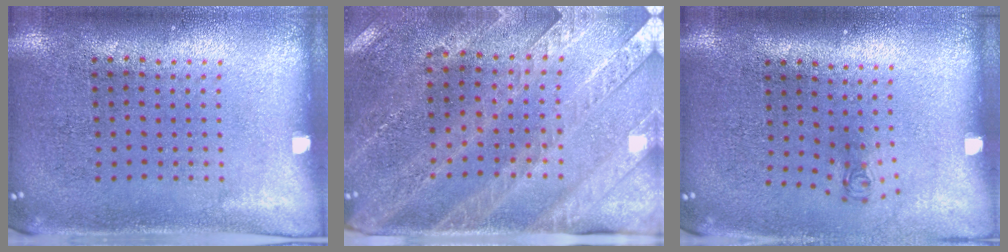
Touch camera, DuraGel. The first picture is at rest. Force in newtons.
{"total": 2.9, "press": 2.7, "slide": 1.1}
{"total": 0.8, "press": 0.4, "slide": 0.7}